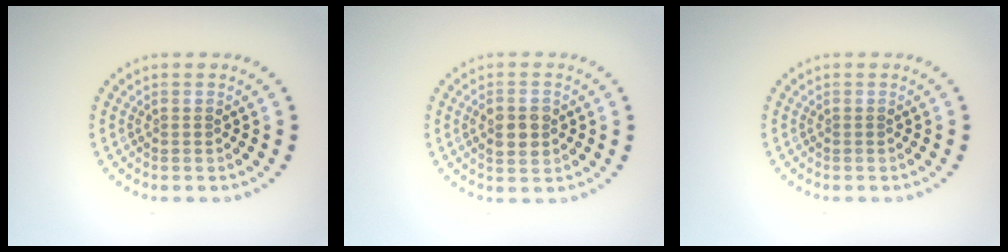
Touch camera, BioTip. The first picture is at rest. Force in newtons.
{"total": 2.7, "press": 2.7, "slide": 0.1}
{"total": 0.0}